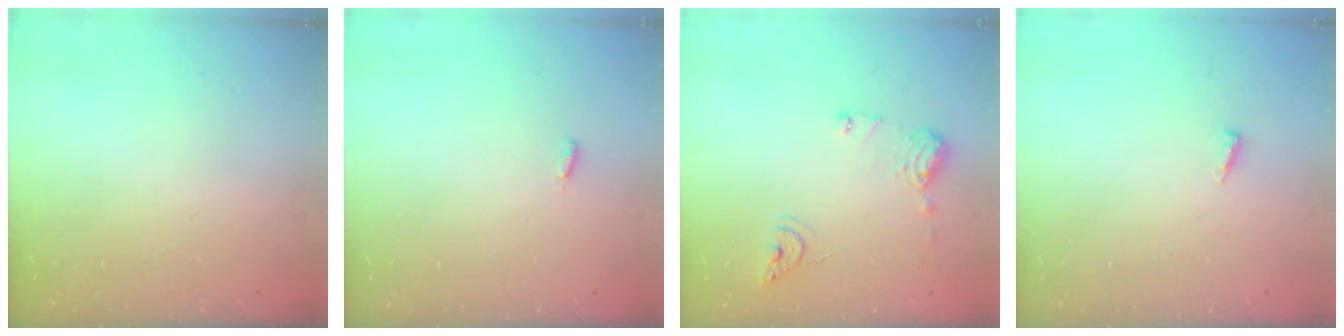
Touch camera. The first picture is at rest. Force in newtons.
{"total": 2.7, "press": 2.6, "slide": 0.9}
{"total": 10.4, "press": 10.3, "slide": 0.9}
{"total": 5.0, "press": 4.9, "slide": 0.9}